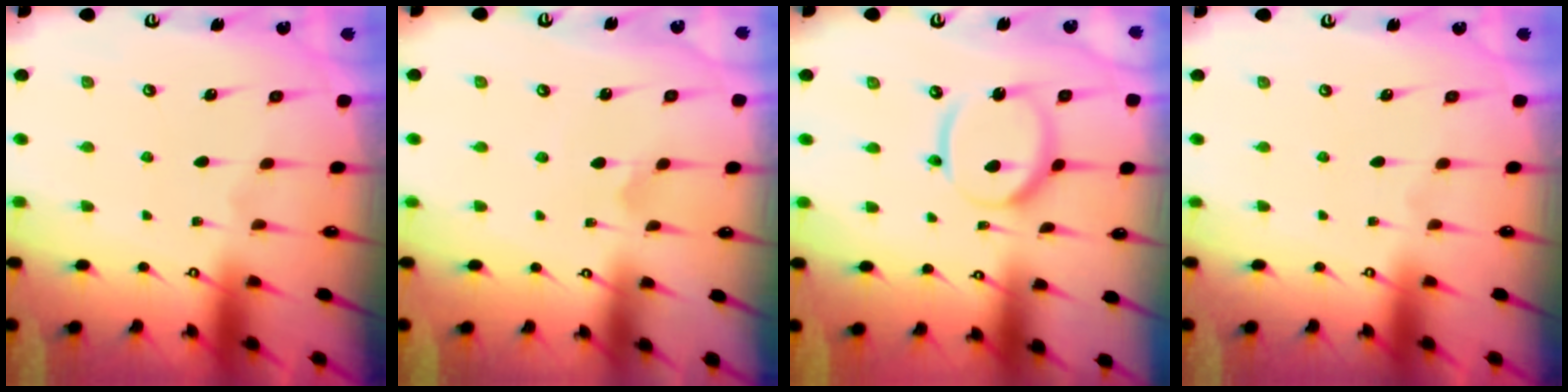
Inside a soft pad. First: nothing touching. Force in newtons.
{"total": 0.0}
{"total": 13.0, "press": 12.9, "slide": 1.3}
{"total": 0.0}